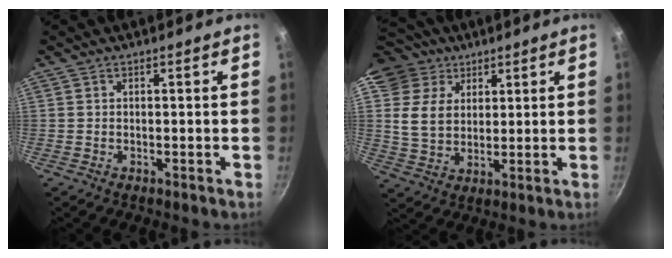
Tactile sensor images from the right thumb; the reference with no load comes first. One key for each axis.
{"total": 12.1, "fx": 5.9, "fy": 9.4, "fz": 4.9, "tx": -0.056, "ty": -0.019, "tz": 0.103}